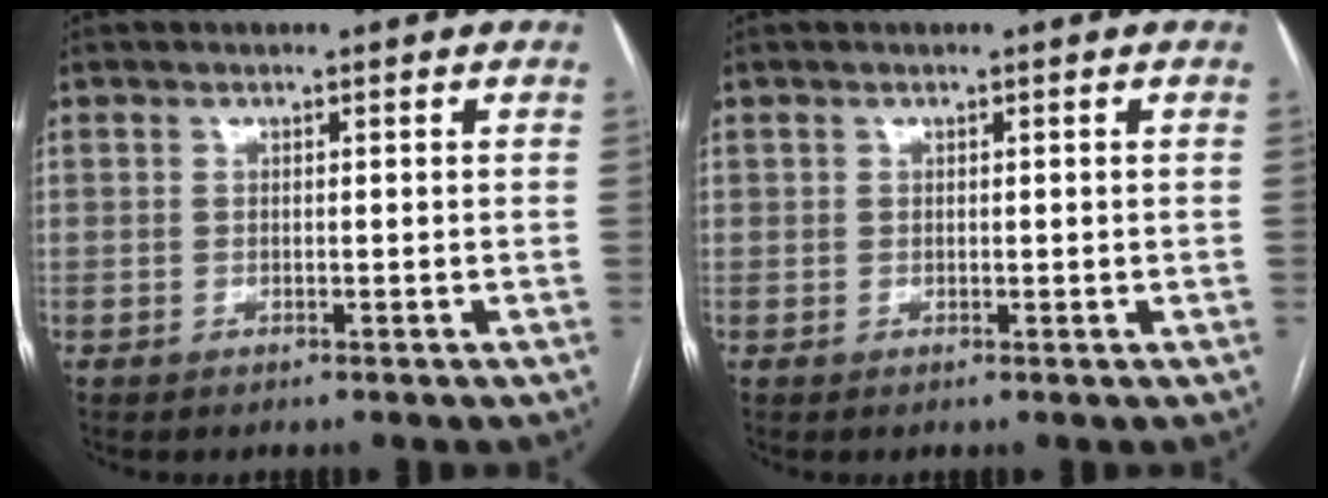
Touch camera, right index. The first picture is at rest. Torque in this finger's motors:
{"motor_torque": [-0.10, 0.00, 0.08, 0.01]}